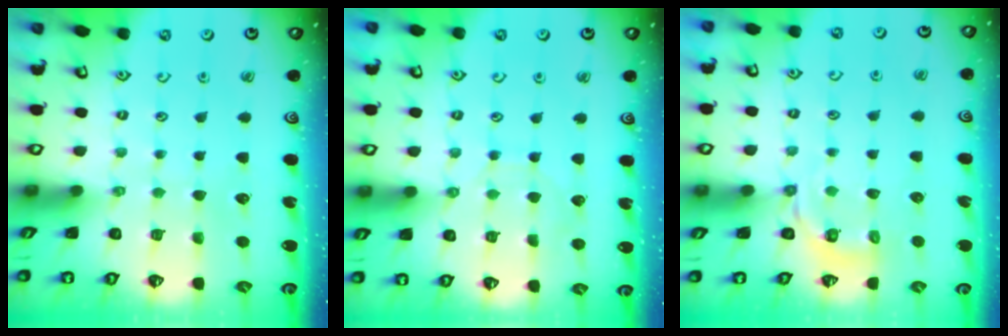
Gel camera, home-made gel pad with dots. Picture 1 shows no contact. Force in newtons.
{"total": 2.8, "press": 2.8, "slide": 0.4}
{"total": 3.3, "press": 2.8, "slide": 1.7}